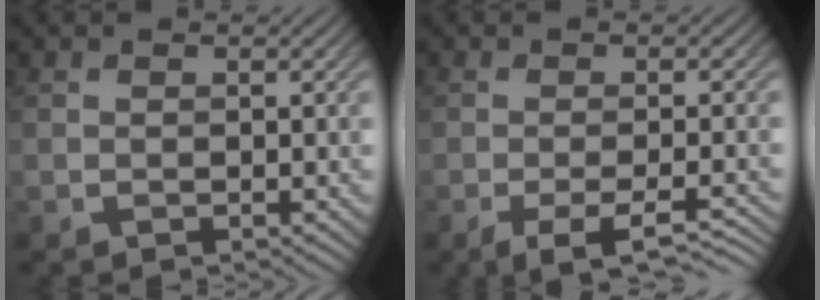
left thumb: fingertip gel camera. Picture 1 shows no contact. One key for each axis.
{"total": 5.8, "fx": -3.2, "fy": 1.4, "fz": 4.7, "tx": -0.068, "ty": 0.000, "tz": -0.046}